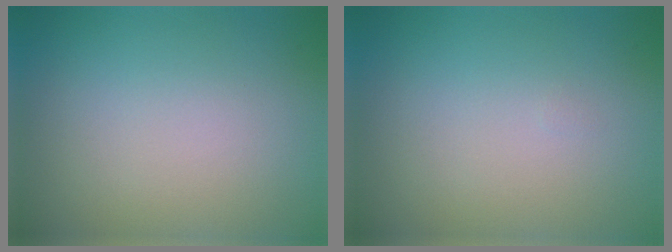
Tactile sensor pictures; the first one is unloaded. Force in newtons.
{"total": 0.0}